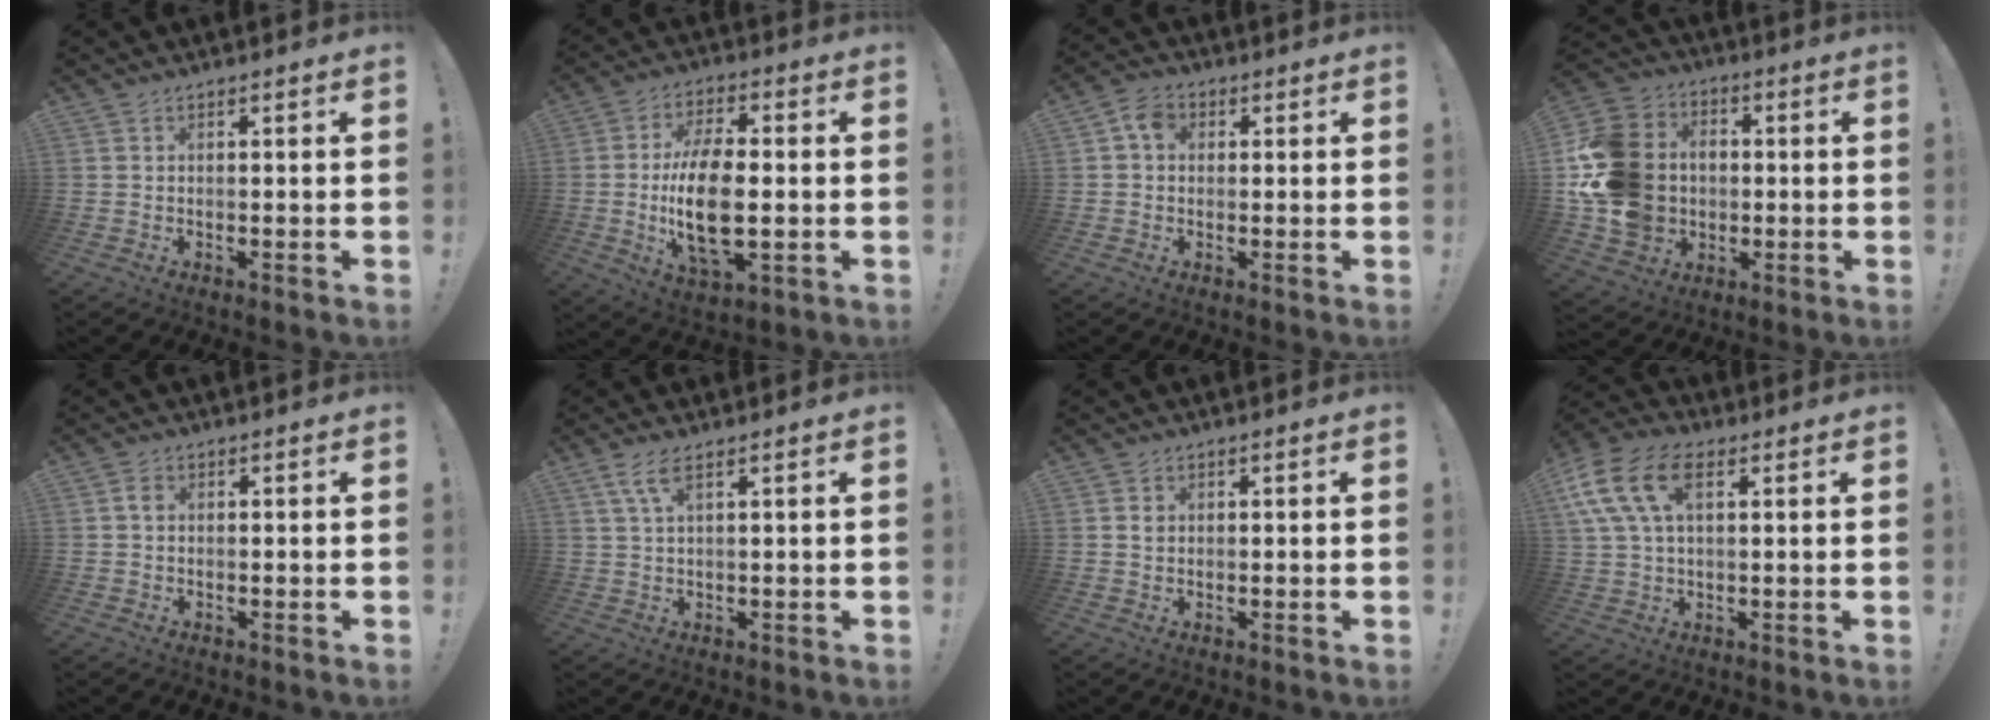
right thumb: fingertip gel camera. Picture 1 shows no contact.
{"total": 16.7, "force": [-1.5, 7.9, 14.6], "torque": [-0.291, -0.010, -0.030]}
{"total": 5.3, "force": [1.2, 4.0, 3.2], "torque": [-0.051, 0.008, 0.023]}
{"total": 20.5, "force": [-0.4, 17.0, 11.5], "torque": [-0.219, 0.013, 0.007]}
{"total": 1.8, "force": [0.0, 1.5, 1.0], "torque": [-0.013, 0.003, -0.002]}
{"total": 4.6, "force": [2.5, 1.2, 3.7], "torque": [-0.075, 0.000, 0.044]}
{"total": 1.4, "force": [0.4, 1.2, 0.5], "torque": [0.000, -0.002, 0.005]}
{"total": 14.8, "force": [5.0, 8.8, 10.8], "torque": [-0.224, 0.003, 0.093]}